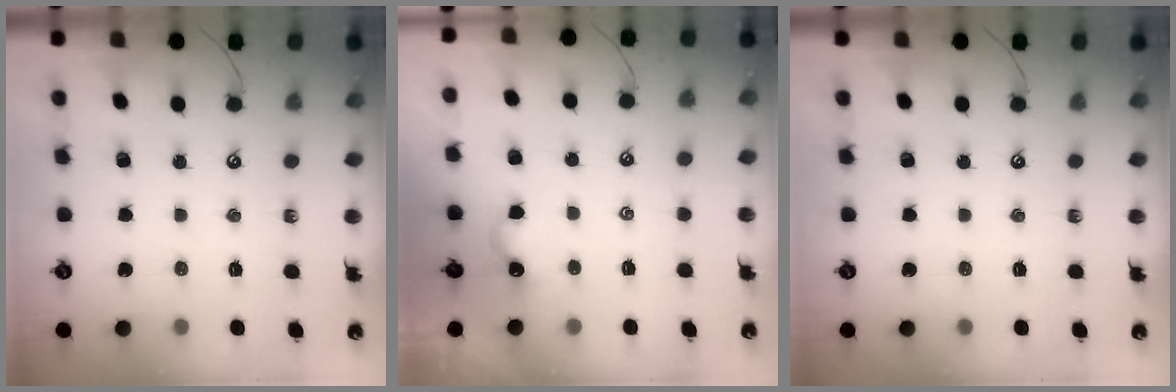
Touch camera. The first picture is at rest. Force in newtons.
{"total": 2.6, "press": 2.6, "slide": 0.2}
{"total": 0.0}